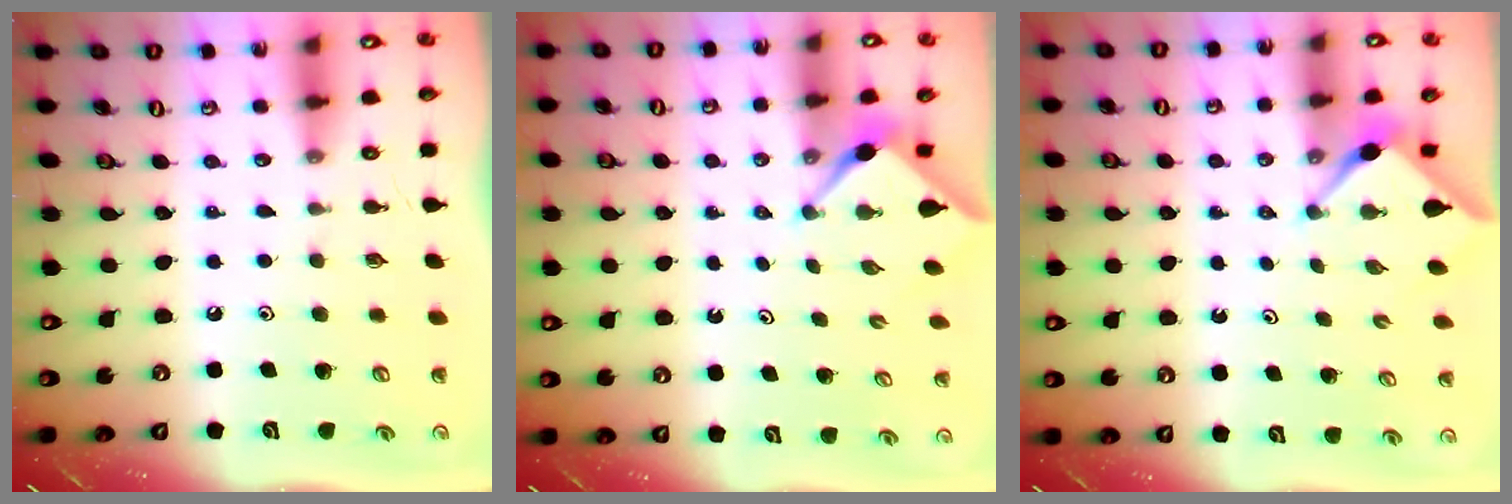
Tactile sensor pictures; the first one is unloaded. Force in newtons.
{"total": 3.0, "press": 3.0, "slide": 0.2}
{"total": 2.9, "press": 2.9, "slide": 0.4}